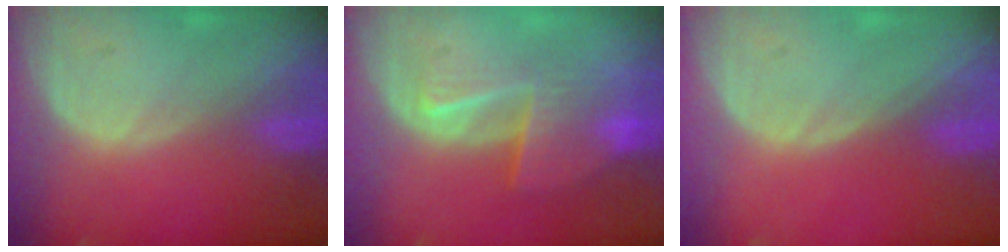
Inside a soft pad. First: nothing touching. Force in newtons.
{"total": 6.7, "press": 6.4, "slide": 2.0}
{"total": 0.0}